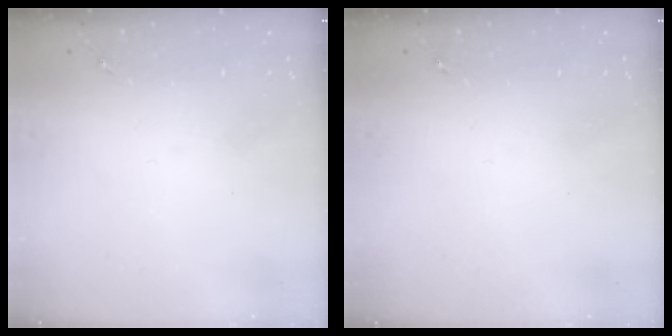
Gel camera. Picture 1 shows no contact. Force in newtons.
{"total": 0.0}